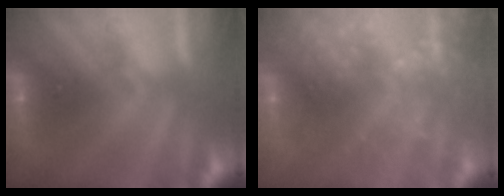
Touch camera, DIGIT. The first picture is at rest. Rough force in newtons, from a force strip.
{"total": 6.0}